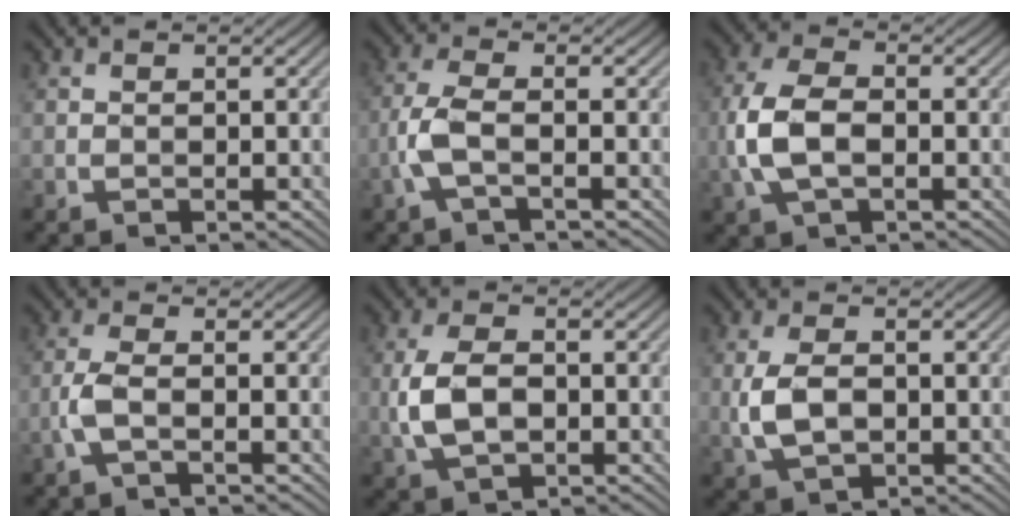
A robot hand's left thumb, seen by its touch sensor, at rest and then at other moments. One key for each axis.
{"total": 4.1, "fx": -1.4, "fy": 1.3, "fz": 3.6, "tx": -0.089, "ty": 0.005, "tz": -0.039}
{"total": 7.0, "fx": -1.1, "fy": 3.8, "fz": 5.8, "tx": -0.146, "ty": 0.004, "tz": -0.026}
{"total": 3.1, "fx": -1.0, "fy": 0.9, "fz": 2.8, "tx": -0.071, "ty": 0.004, "tz": -0.029}
{"total": 6.1, "fx": -0.7, "fy": 3.6, "fz": 4.9, "tx": -0.121, "ty": -0.003, "tz": -0.013}
{"total": 5.1, "fx": -0.6, "fy": 2.9, "fz": 4.1, "tx": -0.100, "ty": -0.005, "tz": -0.010}